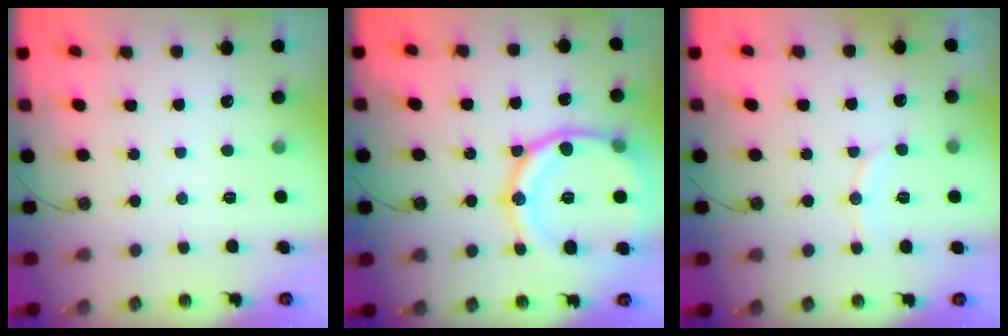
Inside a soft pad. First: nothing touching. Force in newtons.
{"total": 20.3, "press": 20.2, "slide": 1.8}
{"total": 6.8, "press": 6.8, "slide": 0.5}